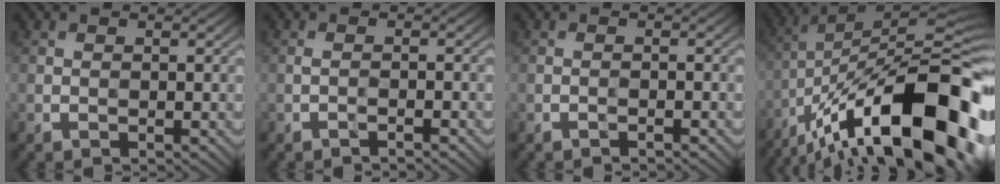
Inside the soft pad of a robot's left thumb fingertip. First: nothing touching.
{"total": 1.3, "force": [-0.9, 0.1, 1.0], "torque": [-0.017, 0.006, -0.024]}
{"total": 0.8, "force": [-0.7, 0.0, 0.5], "torque": [-0.007, 0.003, -0.014]}
{"total": 21.5, "force": [-11.5, 6.9, 16.8], "torque": [-0.253, 0.005, -0.185]}